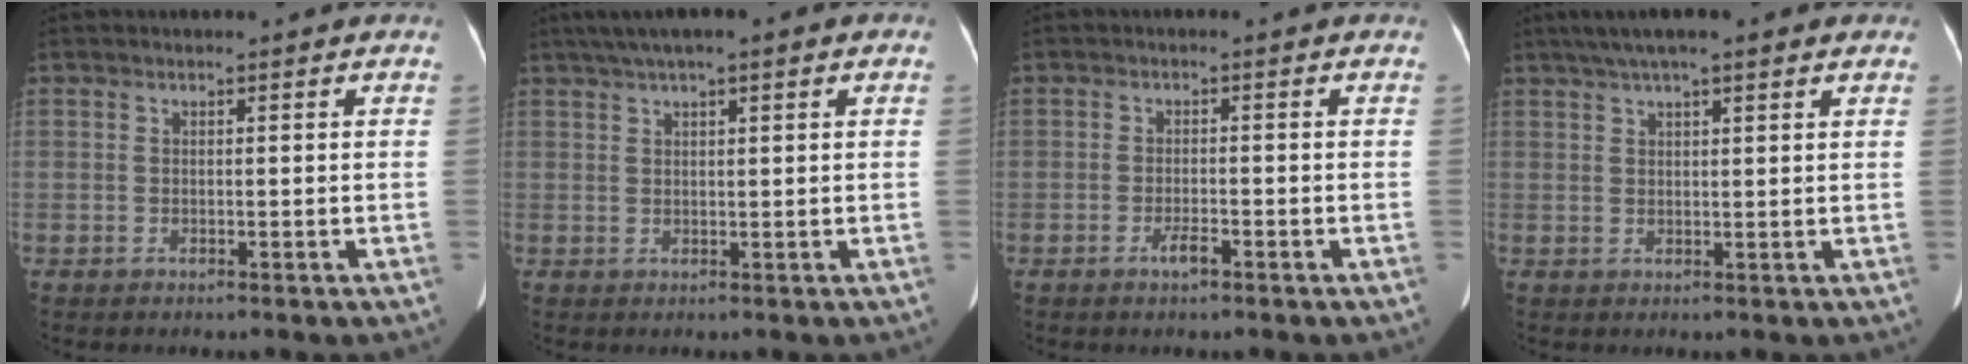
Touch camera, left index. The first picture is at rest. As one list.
[{"total": 7.1, "force": [4.4, 0.9, 5.4], "torque": [-0.091, 0.039, 0.067]}, {"total": 1.9, "force": [-1.3, 0.3, 1.3], "torque": [-0.026, -0.001, -0.022]}, {"total": 9.2, "force": [6.7, 1.3, 6.2], "torque": [-0.096, 0.042, 0.096]}]